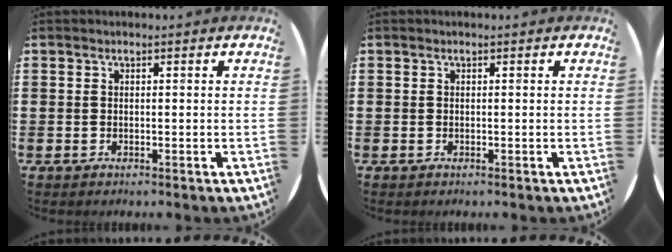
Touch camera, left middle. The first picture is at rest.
{"total": 0.0}